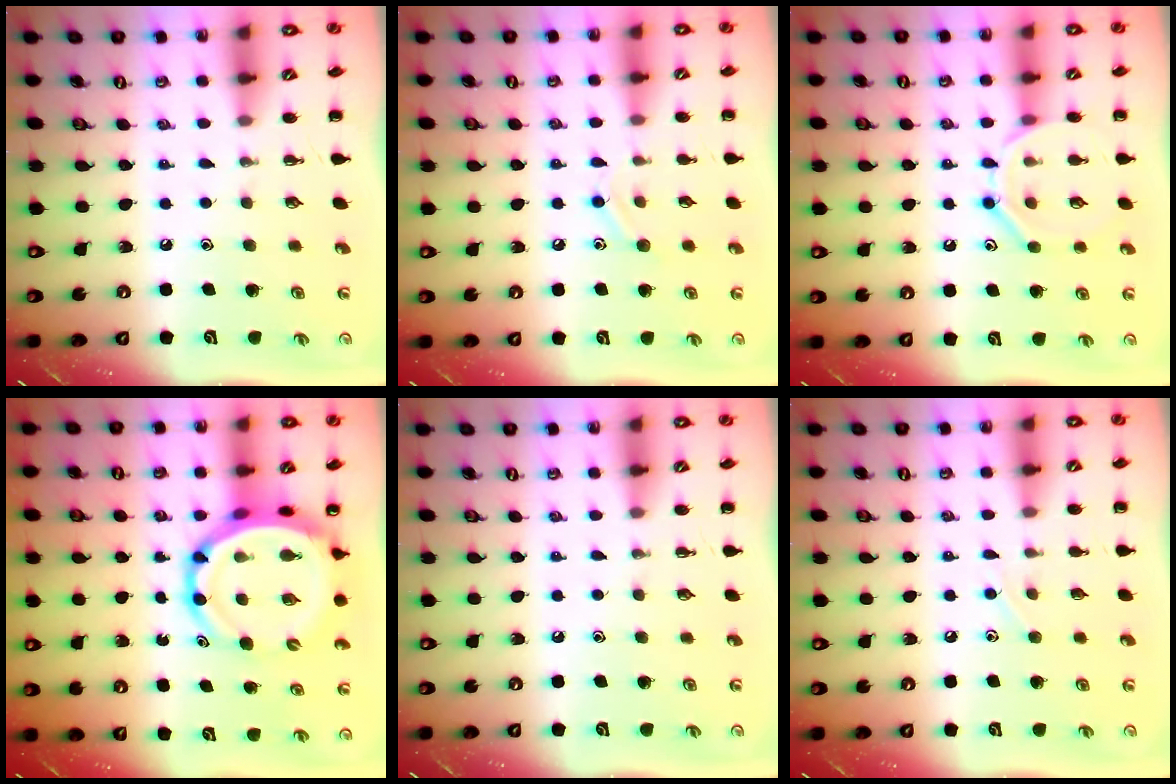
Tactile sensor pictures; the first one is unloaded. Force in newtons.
{"total": 7.6, "press": 7.5, "slide": 1.4}
{"total": 11.6, "press": 11.6, "slide": 0.7}
{"total": 11.0, "press": 10.6, "slide": 3.0}
{"total": 0.0}
{"total": 3.9, "press": 3.7, "slide": 1.2}